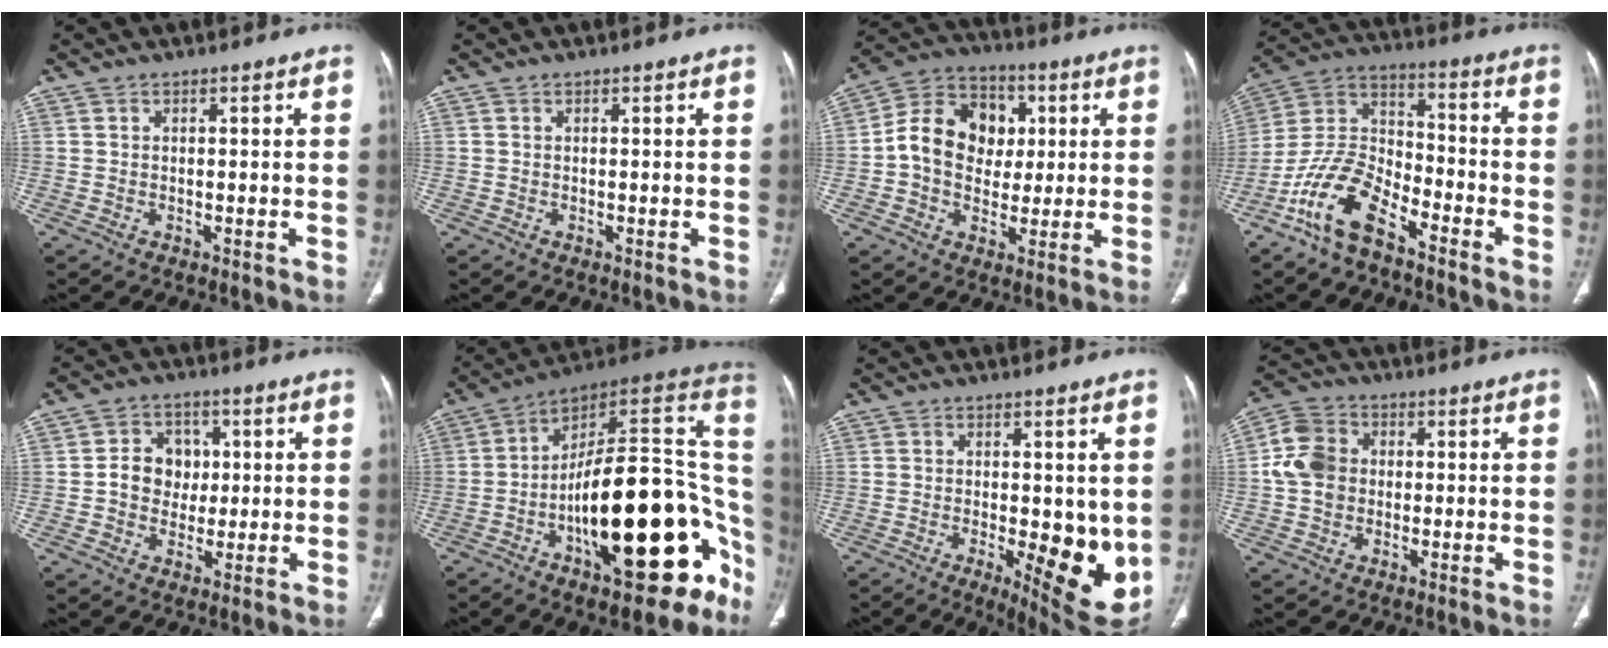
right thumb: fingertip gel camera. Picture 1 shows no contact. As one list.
[{"total": 0.9, "force": [0.4, 0.7, 0.4], "torque": [-0.004, 0.000, 0.009]}, {"total": 14.1, "force": [1.2, 11.4, 8.3], "torque": [-0.108, 0.021, 0.014]}, {"total": 13.2, "force": [-8.6, 5.7, 8.2], "torque": [-0.160, 0.064, -0.174]}, {"total": 7.7, "force": [0.4, 6.7, 3.8], "torque": [-0.021, 0.008, 0.003]}, {"total": 29.3, "force": [-9.5, 12.0, 25.0], "torque": [-0.263, 0.080, -0.137]}, {"total": 12.4, "force": [-1.8, 4.5, 11.5], "torque": [-0.139, -0.027, -0.014]}, {"total": 10.0, "force": [0.2, 8.6, 5.1], "torque": [-0.083, 0.021, -0.006]}]